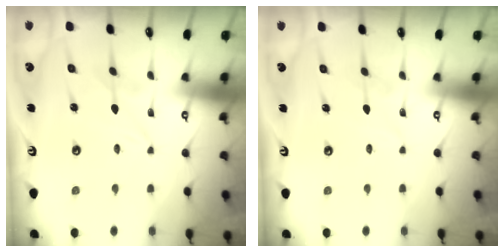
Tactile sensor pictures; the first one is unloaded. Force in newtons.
{"total": 0.7, "press": 0.7, "slide": 0.1}